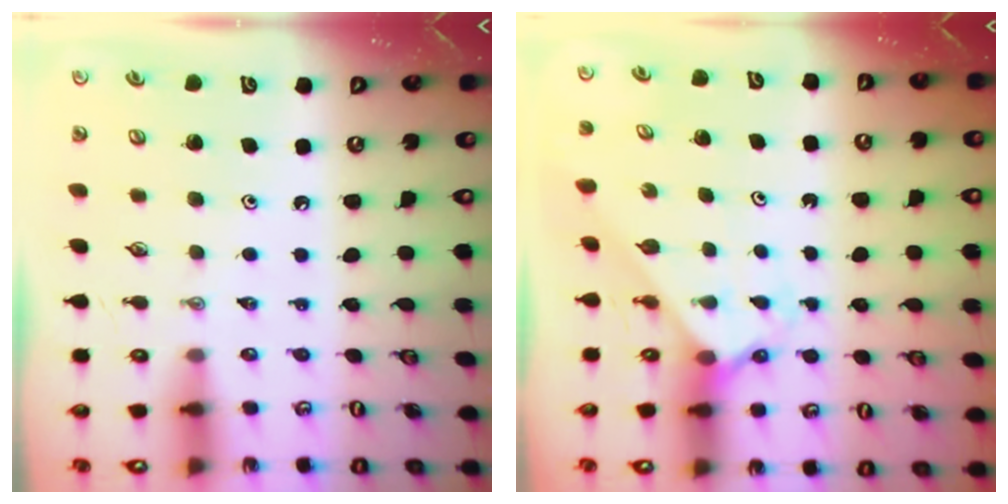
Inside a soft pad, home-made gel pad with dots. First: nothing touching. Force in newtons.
{"total": 2.5, "press": 2.5, "slide": 0.2}